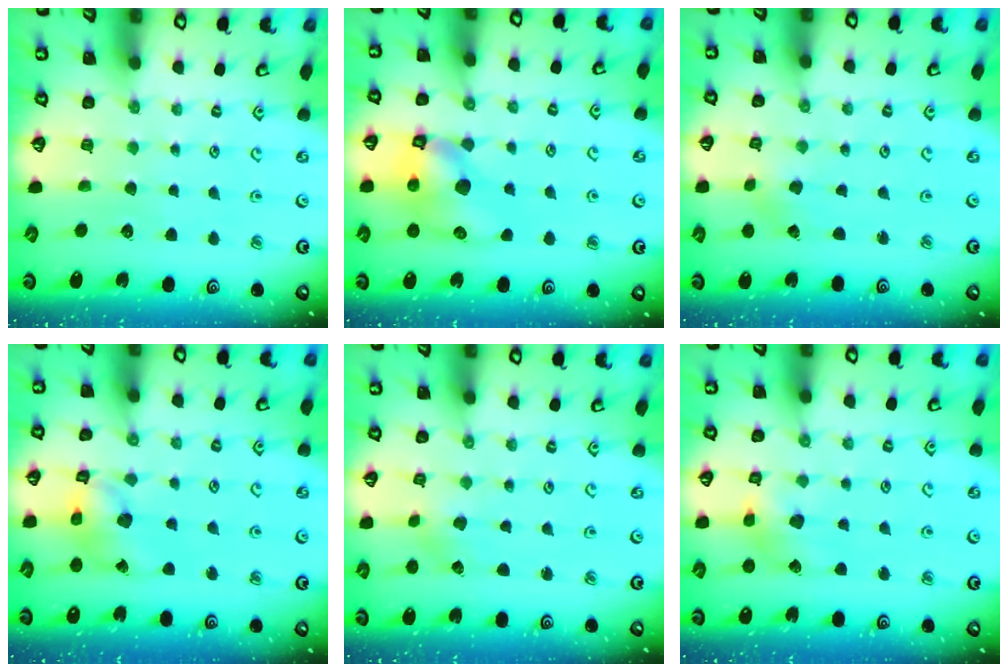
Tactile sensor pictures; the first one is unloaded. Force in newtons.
{"total": 12.5, "press": 12.4, "slide": 1.9}
{"total": 0.0}
{"total": 11.4, "press": 11.3, "slide": 1.7}
{"total": 0.6, "press": 0.6, "slide": 0.1}
{"total": 9.1, "press": 9.0, "slide": 1.3}